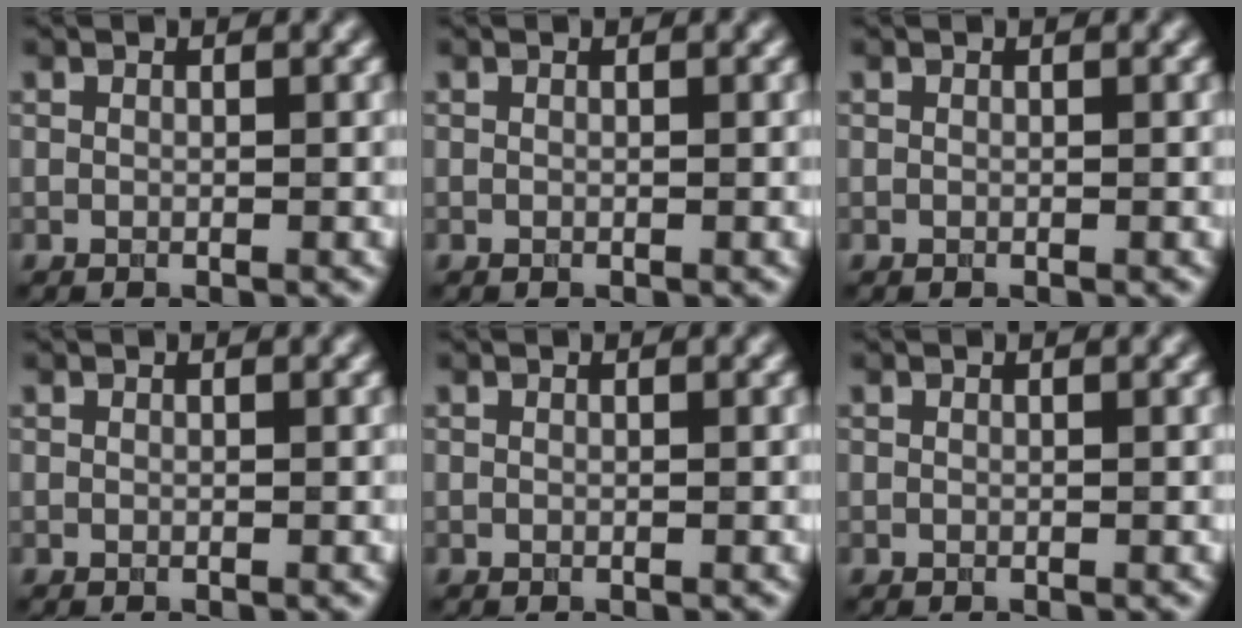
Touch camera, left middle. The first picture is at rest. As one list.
[{"total": 0.0}, {"total": 0.0}, {"total": 0.0}, {"total": 0.0}, {"total": 0.0}]